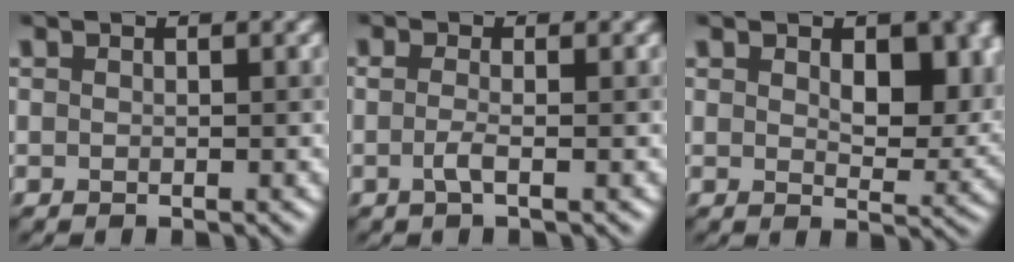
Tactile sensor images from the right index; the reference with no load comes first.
{"total": 1.2, "force": [-0.3, 0.4, 1.1], "torque": [-0.020, -0.004, -0.008]}
{"total": 6.8, "force": [2.0, 3.9, 5.1], "torque": [-0.066, -0.009, 0.043]}